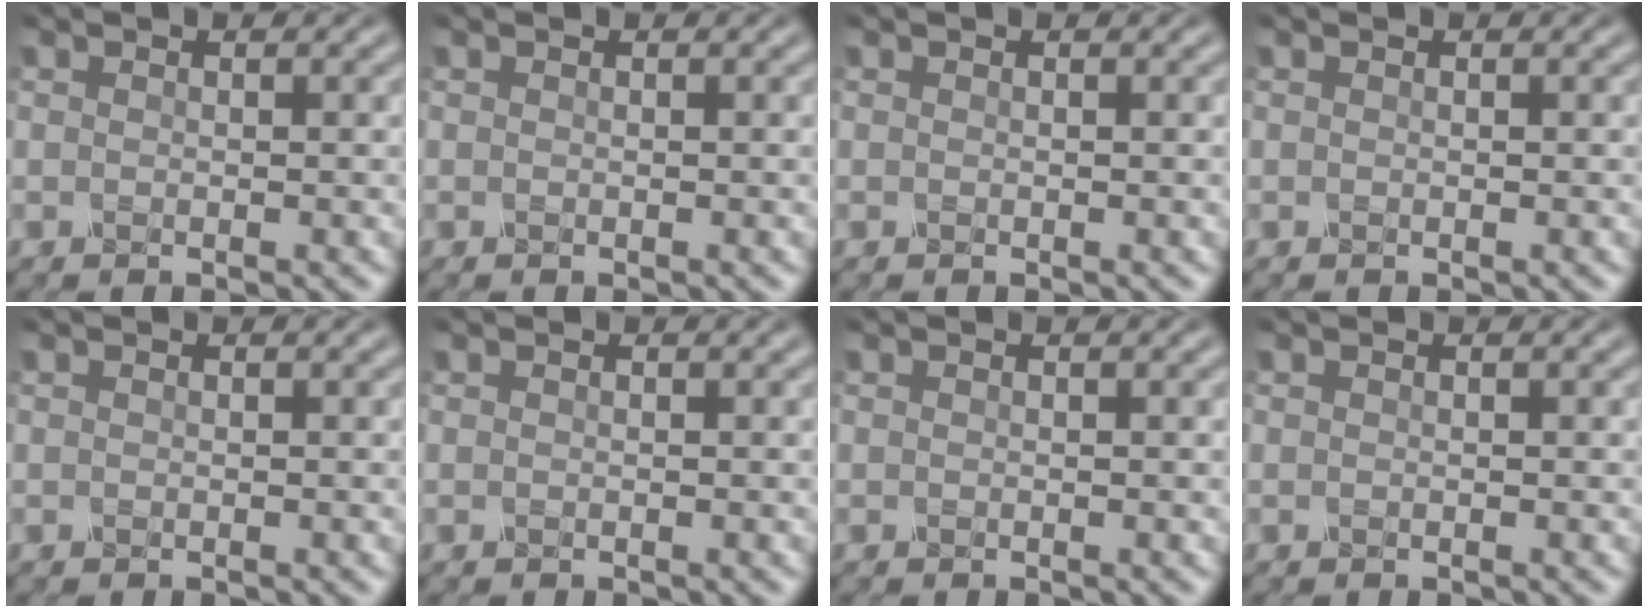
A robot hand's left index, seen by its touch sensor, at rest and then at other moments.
{"total": 0.0}
{"total": 0.0}
{"total": 0.0}
{"total": 0.0}
{"total": 0.0}
{"total": 0.0}
{"total": 0.0}